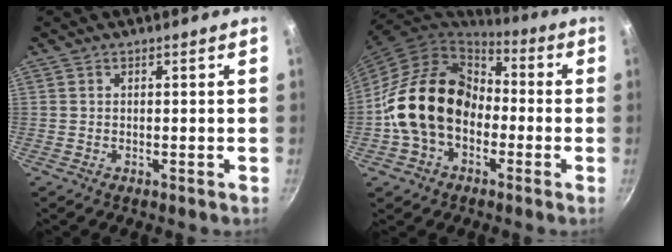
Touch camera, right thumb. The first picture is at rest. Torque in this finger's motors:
{"motor_torque": [1.60, 3.41, 1.39, -1.39, 0.42]}